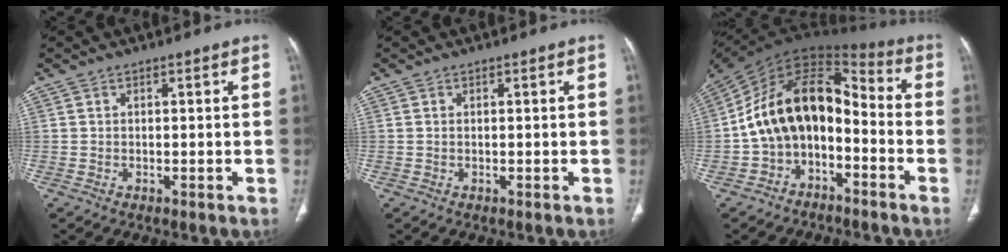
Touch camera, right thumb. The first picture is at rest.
{"total": 0.0}
{"total": 16.3, "force": [-3.7, 10.7, 11.8], "torque": [-0.175, 0.091, -0.072]}